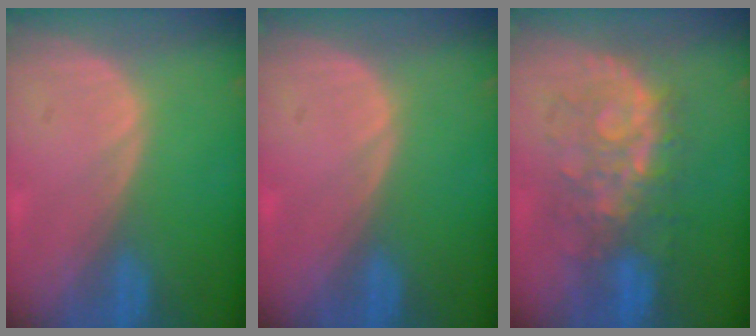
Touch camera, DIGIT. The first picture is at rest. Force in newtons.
{"total": 0.0}
{"total": 8.3, "press": 8.3, "slide": 0.9}